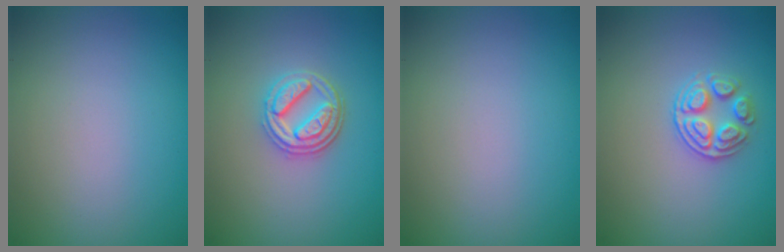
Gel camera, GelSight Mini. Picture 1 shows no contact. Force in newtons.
{"total": 3.8, "press": 3.2, "slide": 2.1}
{"total": 0.0}
{"total": 2.7, "press": 2.5, "slide": 0.9}